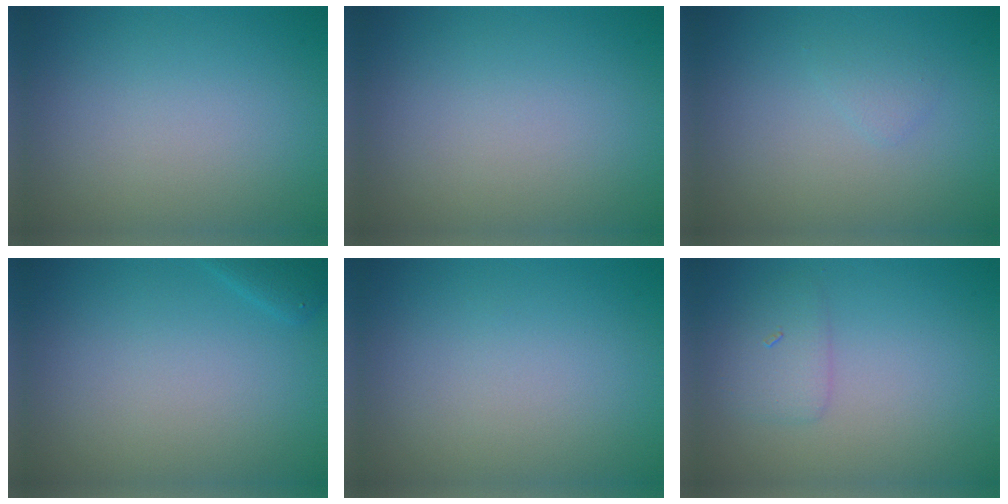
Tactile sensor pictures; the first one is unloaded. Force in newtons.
{"total": 0.0}
{"total": 0.8, "press": 0.8, "slide": 0.1}
{"total": 1.2, "press": 1.2, "slide": 0.1}
{"total": 0.0}
{"total": 1.8, "press": 1.8, "slide": 0.1}